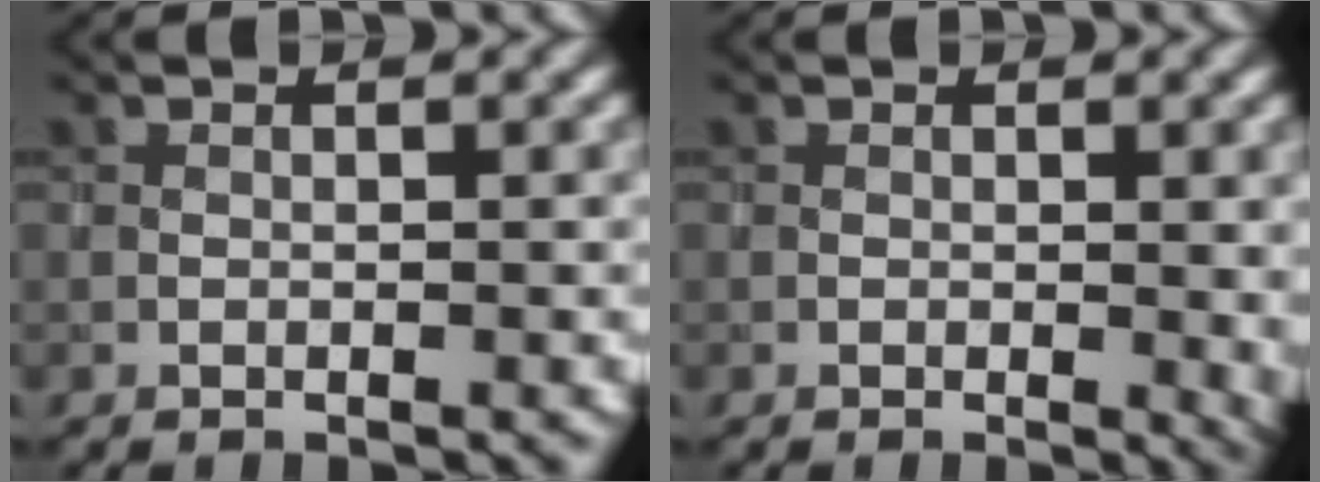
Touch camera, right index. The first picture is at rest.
{"total": 1.5, "force": [0.1, 0.4, 1.4], "torque": [-0.013, -0.006, 0.001]}